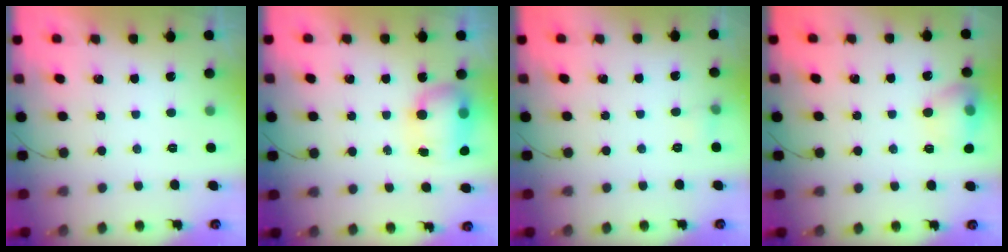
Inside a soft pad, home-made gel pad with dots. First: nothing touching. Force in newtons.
{"total": 8.7, "press": 8.3, "slide": 2.5}
{"total": 3.9, "press": 3.7, "slide": 1.1}
{"total": 11.6, "press": 11.5, "slide": 1.6}